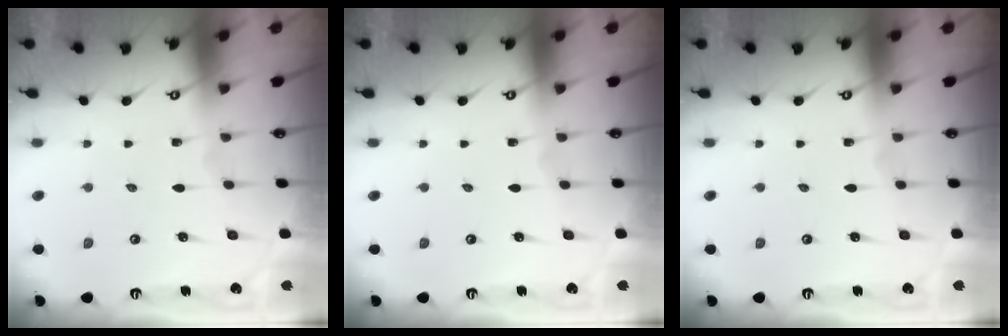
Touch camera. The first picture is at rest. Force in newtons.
{"total": 0.0}
{"total": 0.0}